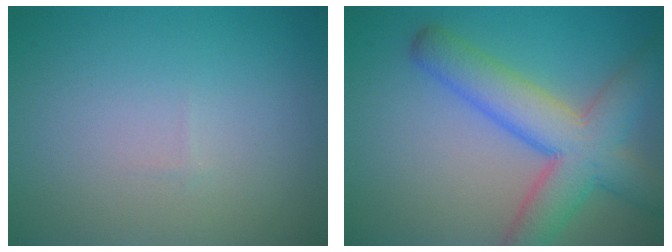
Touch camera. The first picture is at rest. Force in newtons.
{"total": 7.6, "press": 7.6, "slide": 0.4}